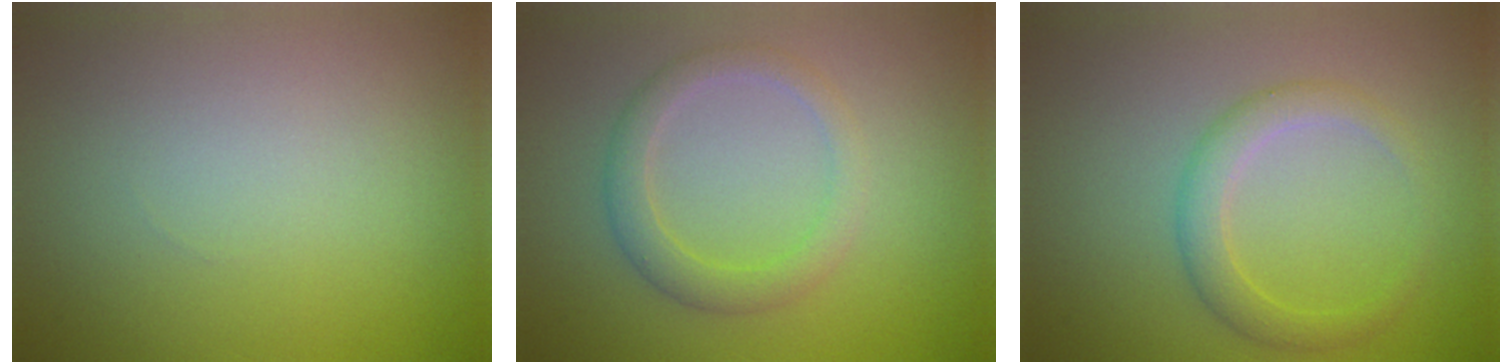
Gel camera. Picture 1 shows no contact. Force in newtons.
{"total": 2.7, "press": 2.7, "slide": 0.3}
{"total": 2.6, "press": 2.6, "slide": 0.1}